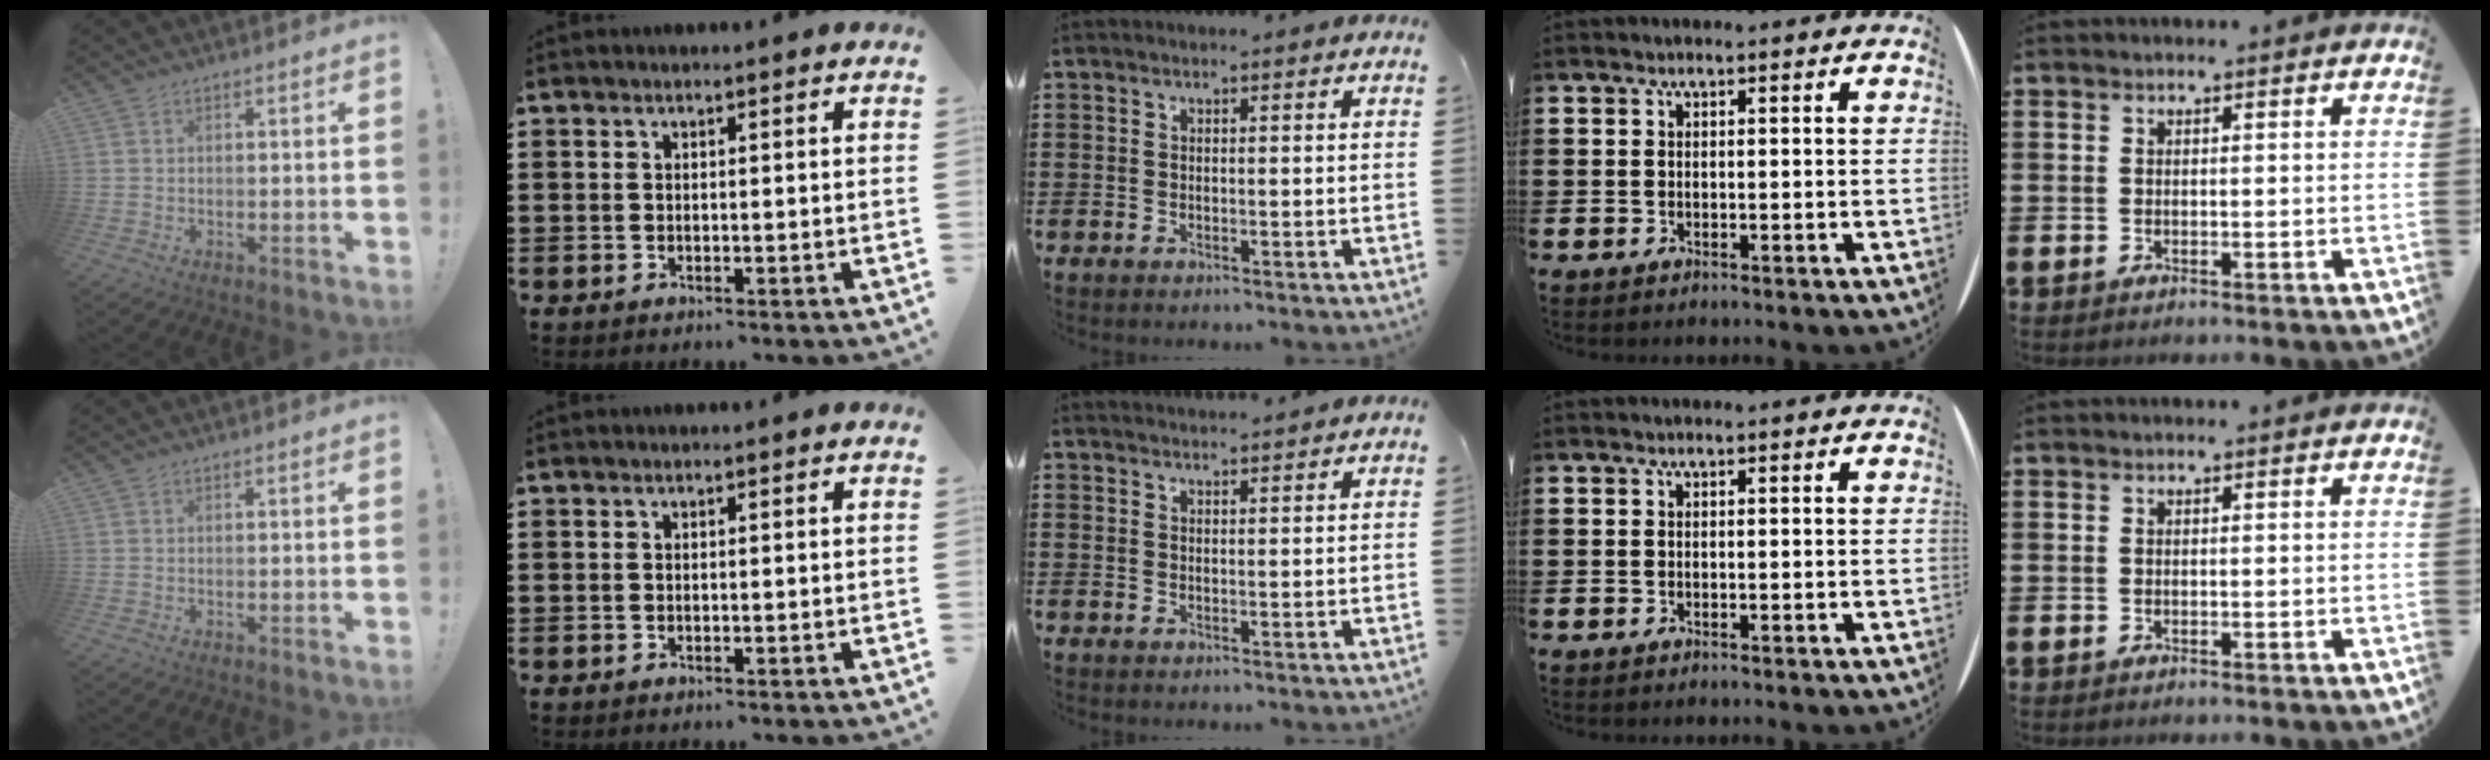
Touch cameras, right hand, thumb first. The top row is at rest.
{"middle": {"total": 1.7, "force": [1.7, -0.1, -0.1], "torque": [-0.002, 0.000, 0.033]}}